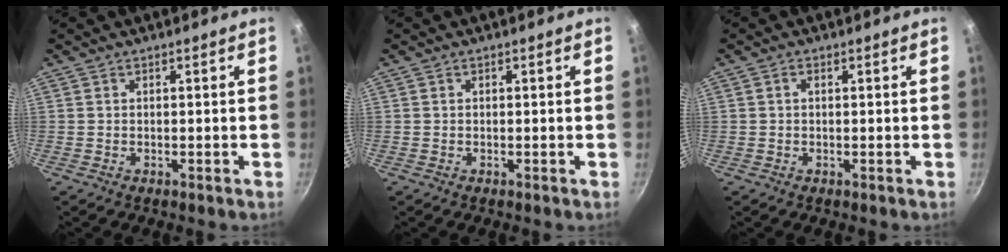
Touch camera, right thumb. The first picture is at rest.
{"total": 0.0}
{"total": 1.0, "force": [0.2, 0.6, 0.7], "torque": [-0.013, 0.005, 0.002]}